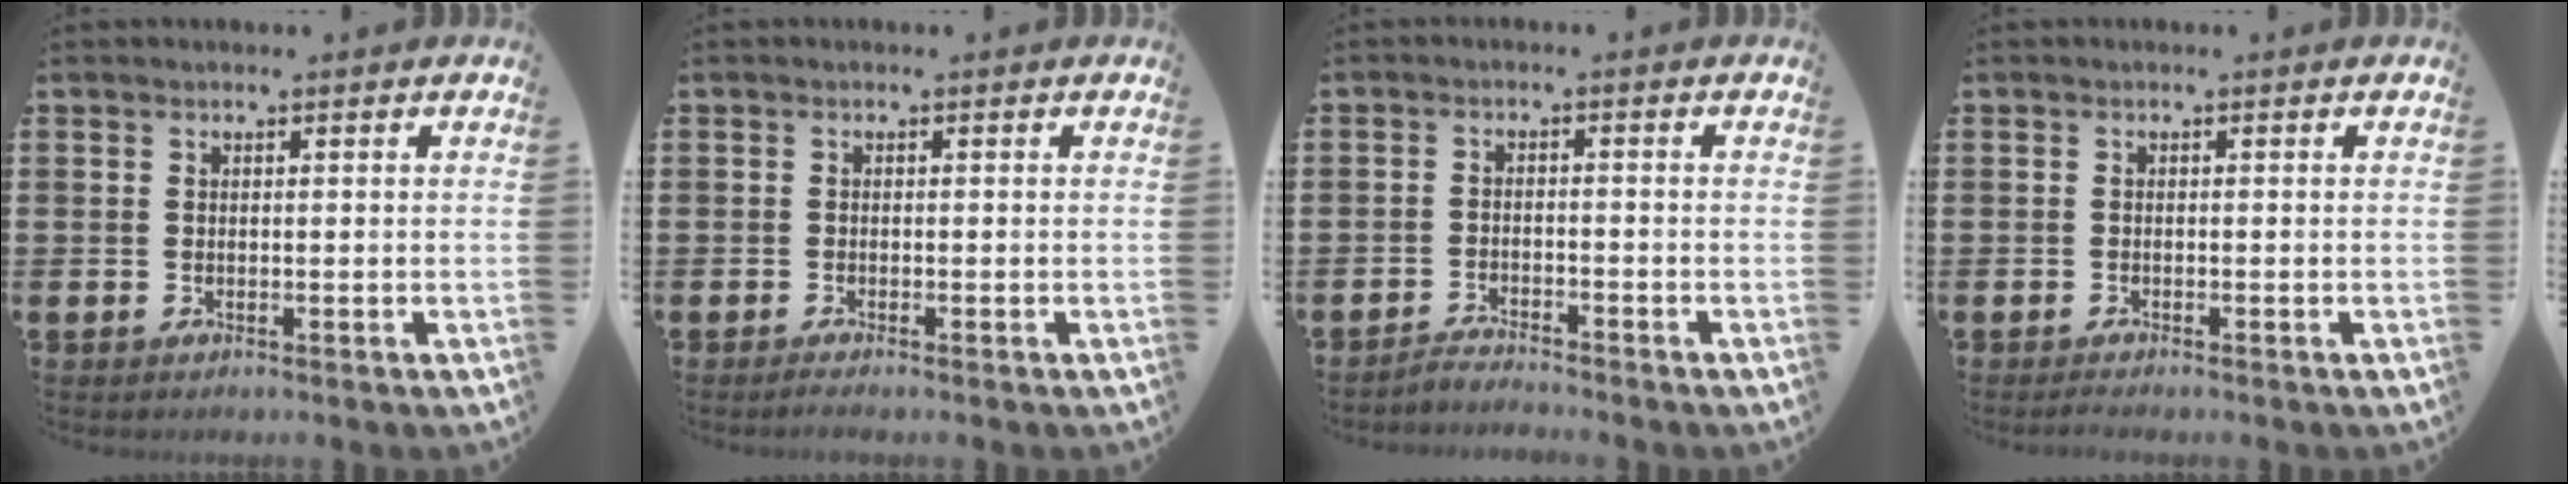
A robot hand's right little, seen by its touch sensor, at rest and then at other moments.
{"total": 0.7, "force": [-0.5, 0.0, 0.5], "torque": [-0.009, -0.002, -0.009]}
{"total": 1.9, "force": [-1.9, -0.2, -0.1], "torque": [-0.002, 0.005, -0.041]}
{"total": 0.6, "force": [-0.5, 0.0, 0.4], "torque": [-0.007, -0.002, -0.010]}